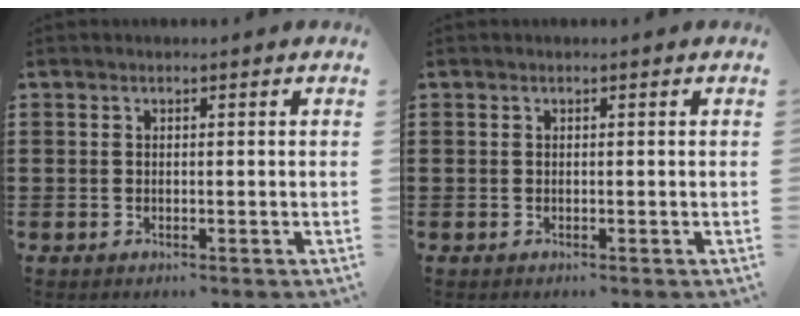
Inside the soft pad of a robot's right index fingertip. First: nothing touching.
{"total": 0.0}